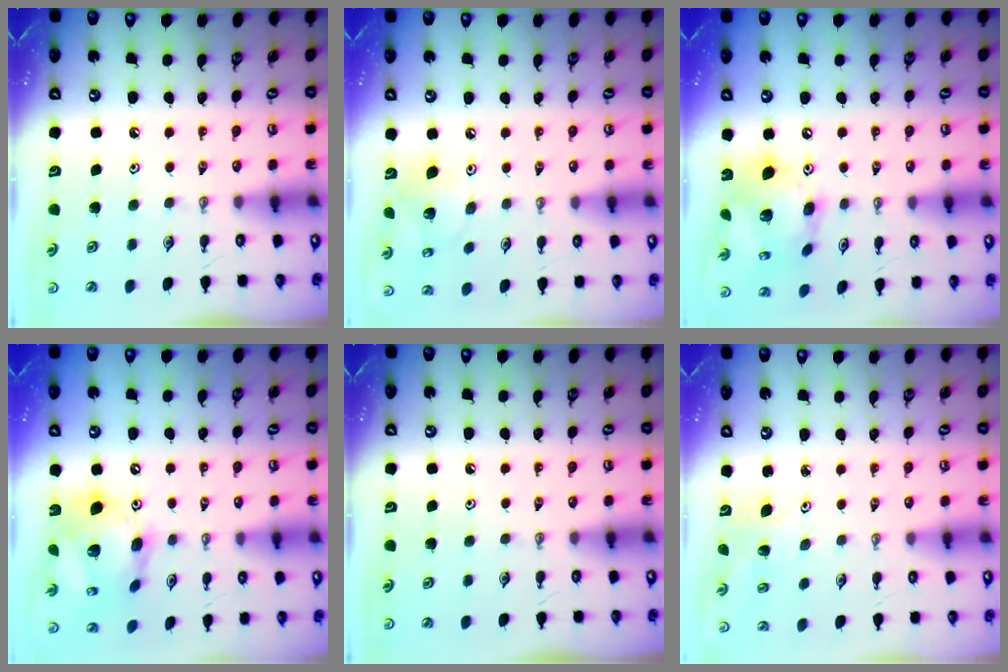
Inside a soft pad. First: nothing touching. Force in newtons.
{"total": 10.5, "press": 10.3, "slide": 2.1}
{"total": 16.4, "press": 16.3, "slide": 1.7}
{"total": 17.1, "press": 17.0, "slide": 1.8}
{"total": 0.0}
{"total": 3.0, "press": 2.2, "slide": 2.0}